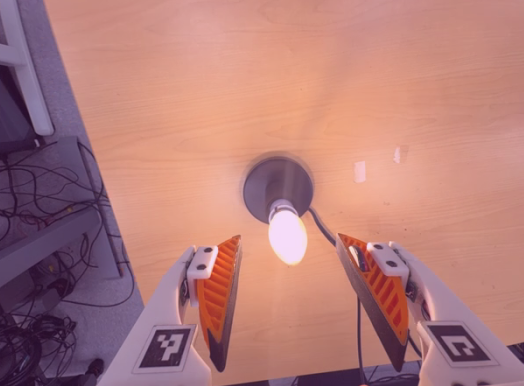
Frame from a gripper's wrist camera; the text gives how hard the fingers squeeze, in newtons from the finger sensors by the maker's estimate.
{"total": 0.0}